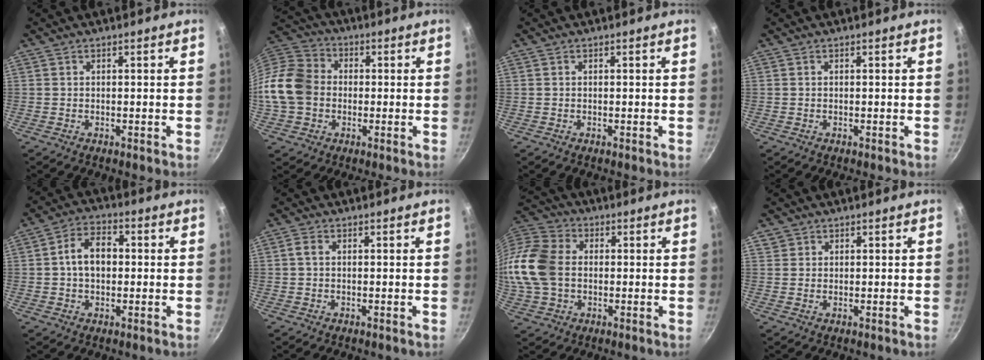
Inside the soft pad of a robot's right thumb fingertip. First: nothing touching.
{"total": 13.9, "force": [-1.4, 11.4, 7.8], "torque": [-0.136, 0.024, -0.044]}
{"total": 0.0}
{"total": 0.0}
{"total": 7.8, "force": [0.3, 5.3, 5.7], "torque": [-0.075, 0.021, -0.004]}
{"total": 1.3, "force": [0.1, 0.8, 1.0], "torque": [-0.022, 0.004, 0.002]}
{"total": 17.4, "force": [-0.2, 13.1, 11.4], "torque": [-0.247, 0.027, -0.015]}
{"total": 1.6, "force": [0.7, 1.4, 0.2], "torque": [0.008, 0.005, 0.010]}